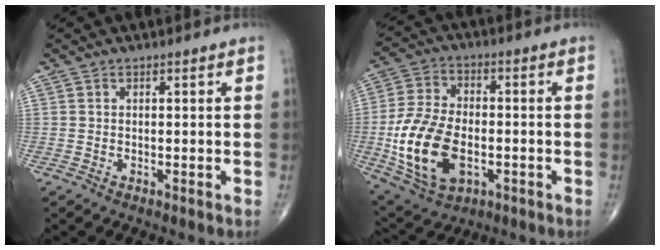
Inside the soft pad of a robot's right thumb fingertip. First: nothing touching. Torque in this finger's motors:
{"motor_torque": [0.07, 0.82, 0.93, 0.49, 0.44]}